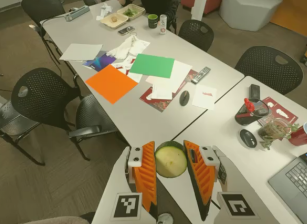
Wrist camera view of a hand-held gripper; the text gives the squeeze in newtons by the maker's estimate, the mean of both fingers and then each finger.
{"total": 10.5, "left": 10.9, "right": 10.2}